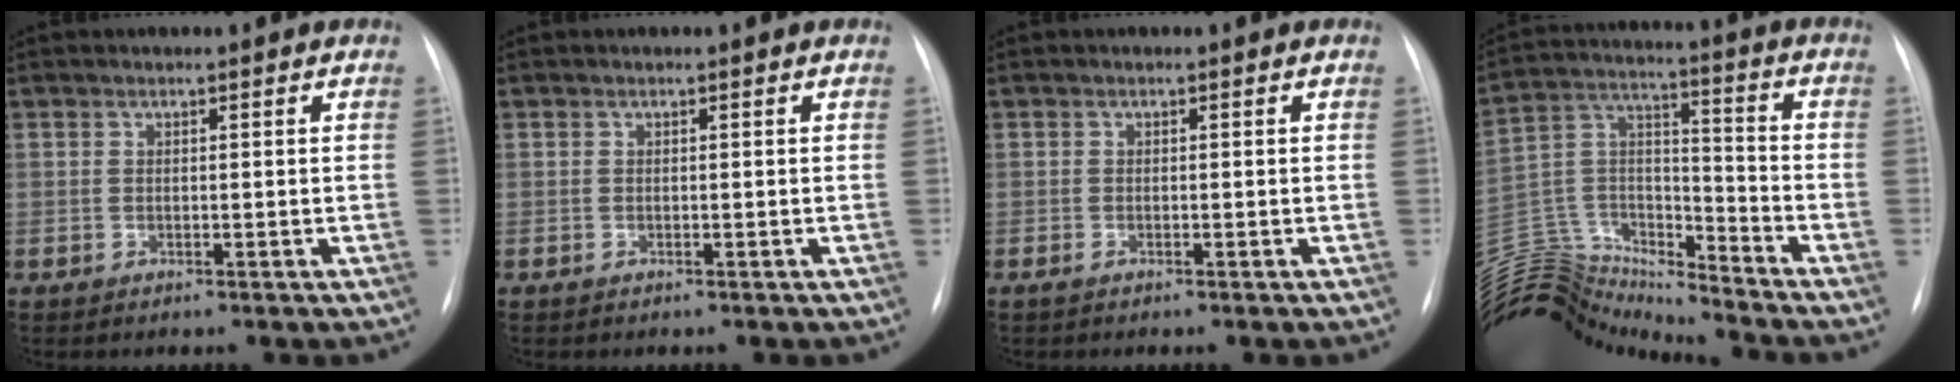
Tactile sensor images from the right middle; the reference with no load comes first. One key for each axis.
{"total": 0.0}
{"total": 0.6, "fx": -0.4, "fy": 0.1, "fz": 0.4, "tx": -0.010, "ty": -0.002, "tz": -0.008}
{"total": 16.7, "fx": -16.5, "fy": 2.1, "fz": 1.9, "tx": -0.041, "ty": 0.062, "tz": -0.299}